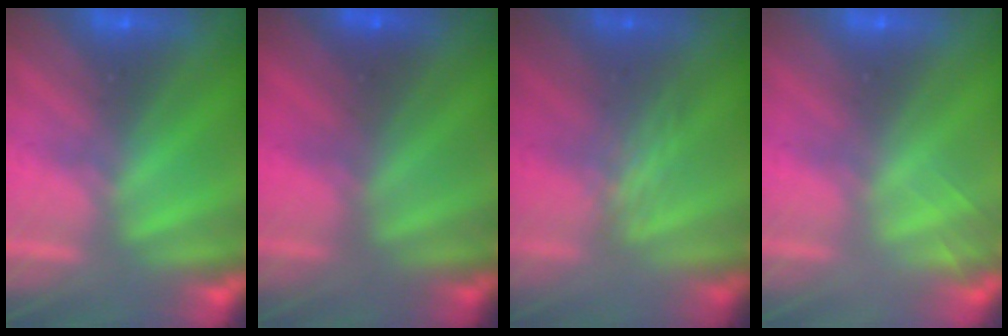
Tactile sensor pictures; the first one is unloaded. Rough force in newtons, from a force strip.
{"total": 1.6}
{"total": 2.4}
{"total": 2.0}